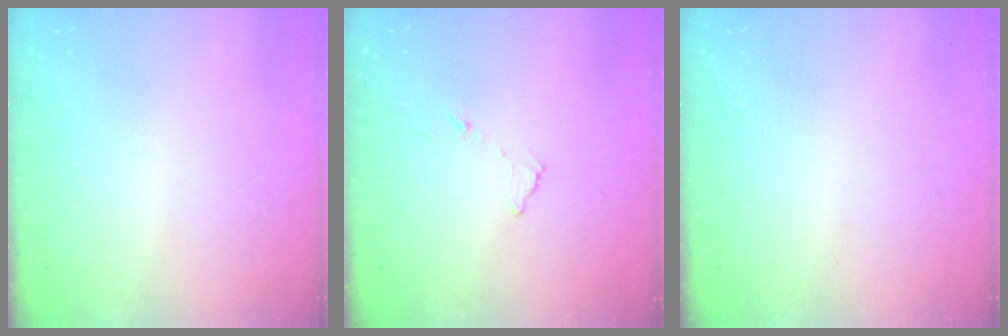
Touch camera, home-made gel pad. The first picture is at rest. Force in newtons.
{"total": 6.9, "press": 6.9, "slide": 0.4}
{"total": 0.0}